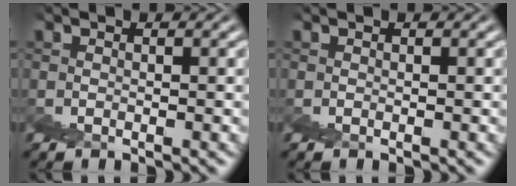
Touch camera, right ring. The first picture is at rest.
{"total": 0.0}